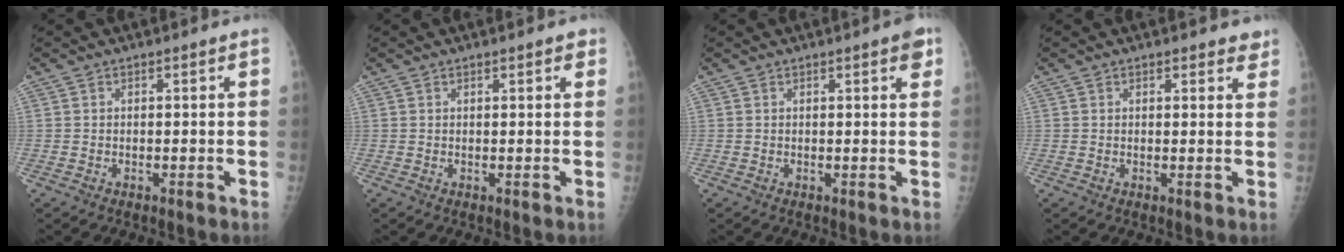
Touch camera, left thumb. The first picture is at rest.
{"total": 1.7, "force": [1.1, 0.6, 1.2], "torque": [-0.010, -0.002, 0.011]}
{"total": 2.6, "force": [1.4, 0.6, 2.1], "torque": [-0.020, -0.002, 0.014]}
{"total": 2.8, "force": [2.2, 1.2, 1.2], "torque": [0.013, -0.007, 0.021]}